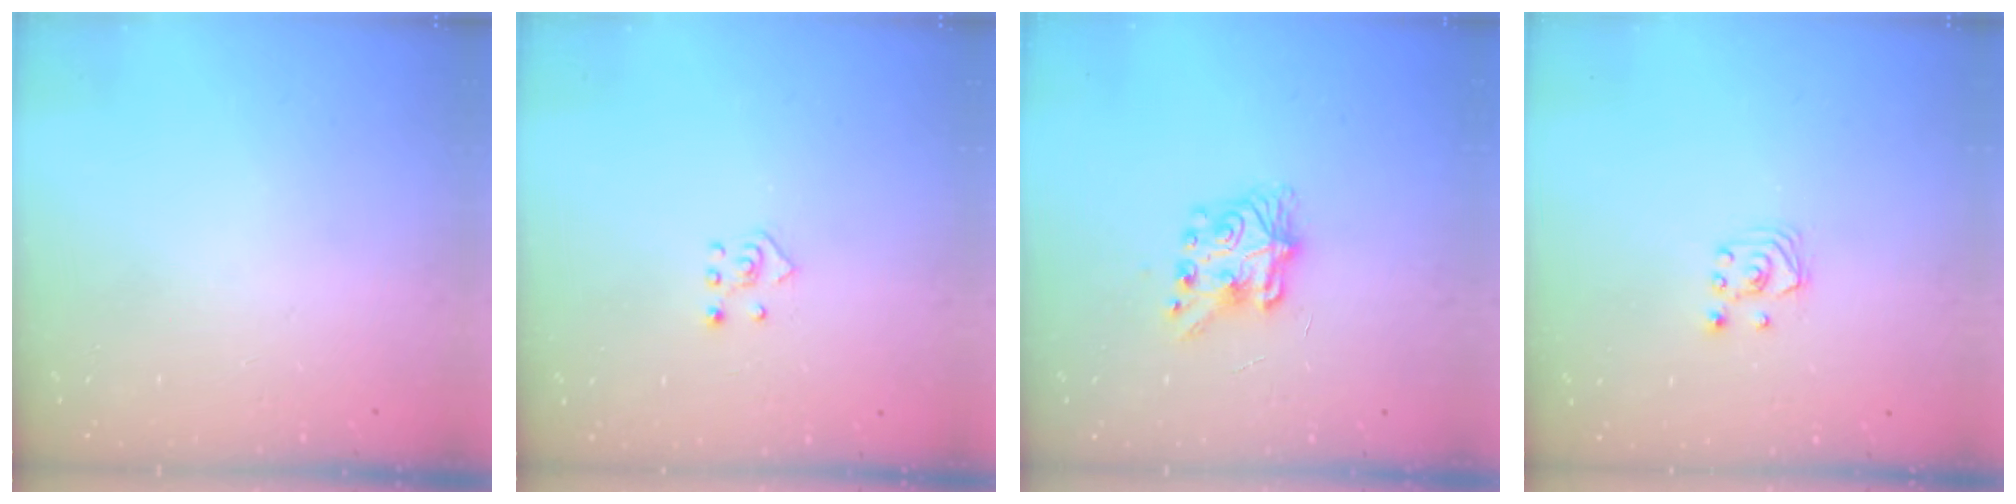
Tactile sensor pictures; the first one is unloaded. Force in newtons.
{"total": 4.7, "press": 4.6, "slide": 0.6}
{"total": 8.4, "press": 8.3, "slide": 0.3}
{"total": 2.7, "press": 2.7, "slide": 0.3}